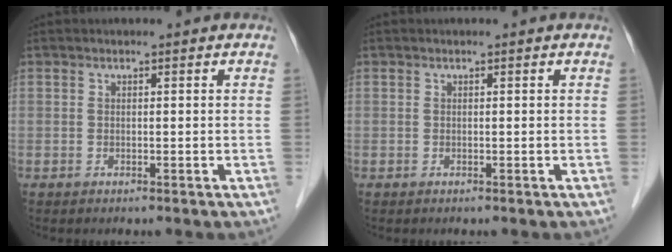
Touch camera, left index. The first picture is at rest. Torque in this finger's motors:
{"motor_torque": [-0.04, -0.04, 0.01, 0.00]}